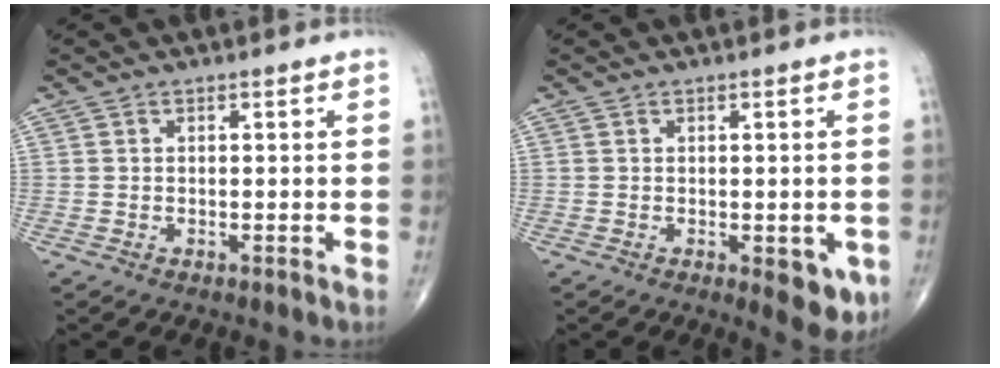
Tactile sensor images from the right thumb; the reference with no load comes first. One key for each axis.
{"total": 6.3, "fx": -1.9, "fy": 2.7, "fz": 5.3, "tx": -0.045, "ty": -0.009, "tz": -0.018}